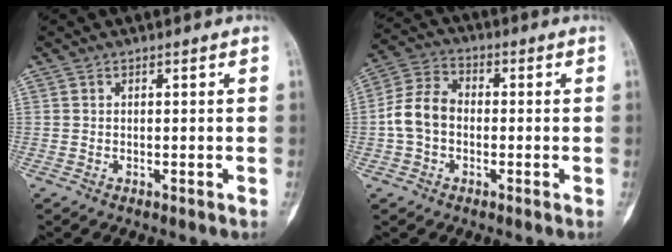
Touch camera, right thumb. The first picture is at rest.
{"total": 8.0, "force": [-1.1, 5.9, 5.3], "torque": [-0.099, 0.028, -0.033]}